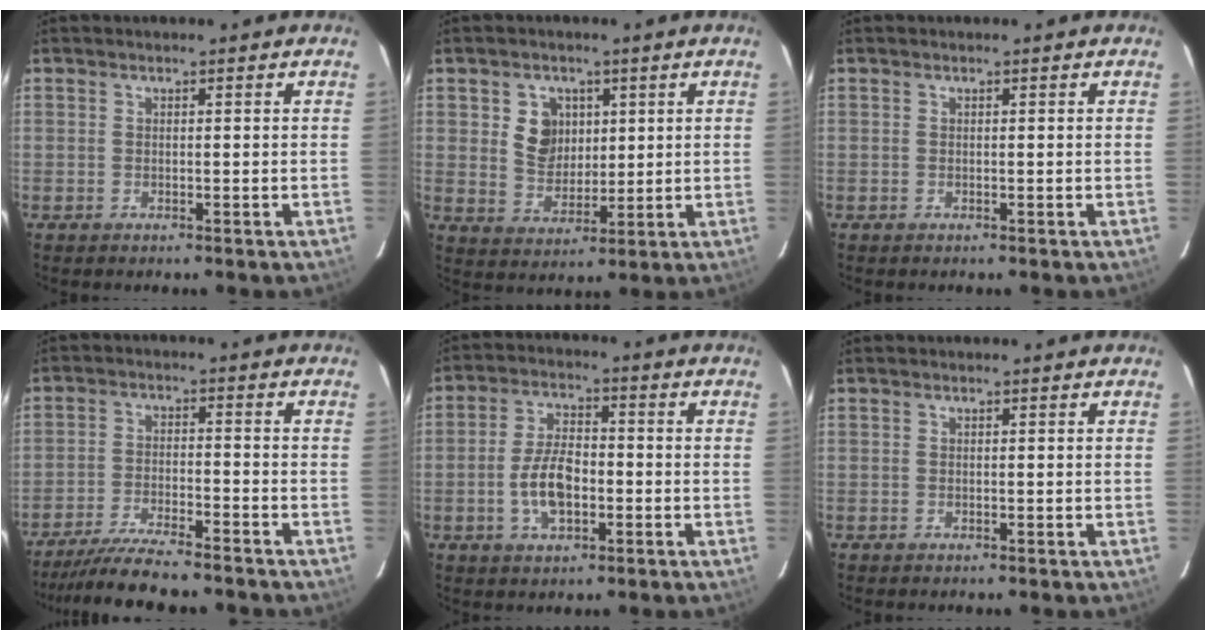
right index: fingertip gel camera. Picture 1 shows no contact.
{"total": 6.9, "force": [2.1, 5.8, 3.2], "torque": [-0.057, 0.009, 0.048]}
{"total": 0.0}
{"total": 12.3, "force": [-11.0, 1.2, 5.3], "torque": [-0.123, -0.017, -0.185]}
{"total": 8.1, "force": [-2.2, 4.2, 6.6], "torque": [-0.131, 0.007, -0.035]}
{"total": 0.0}